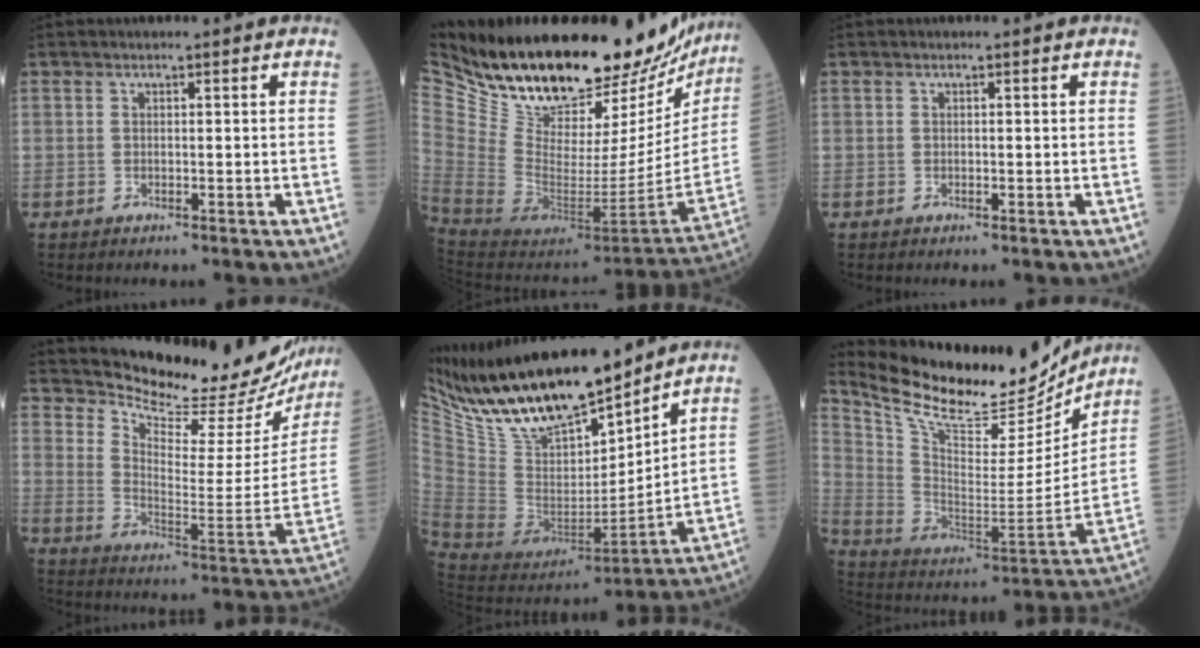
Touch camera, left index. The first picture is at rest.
{"total": 37.1, "force": [30.1, 11.9, 18.2], "torque": [-0.332, -0.061, 0.440]}
{"total": 0.0}
{"total": 22.7, "force": [21.6, 4.4, 5.2], "torque": [-0.088, -0.094, 0.279]}
{"total": 21.1, "force": [16.8, 5.5, 11.5], "torque": [-0.209, -0.005, 0.317]}
{"total": 23.1, "force": [20.7, 5.5, 8.7], "torque": [-0.169, -0.035, 0.326]}